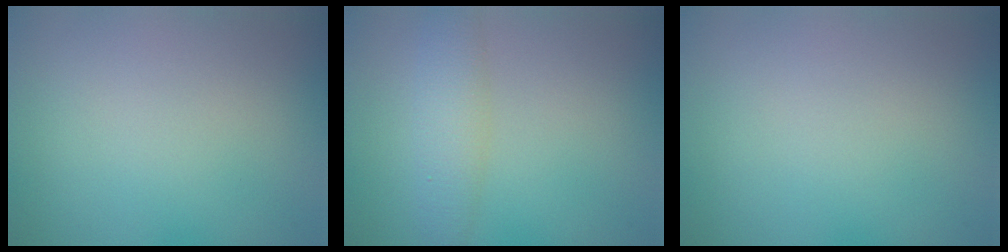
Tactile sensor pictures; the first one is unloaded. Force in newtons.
{"total": 3.0, "press": 3.0, "slide": 0.0}
{"total": 0.0}